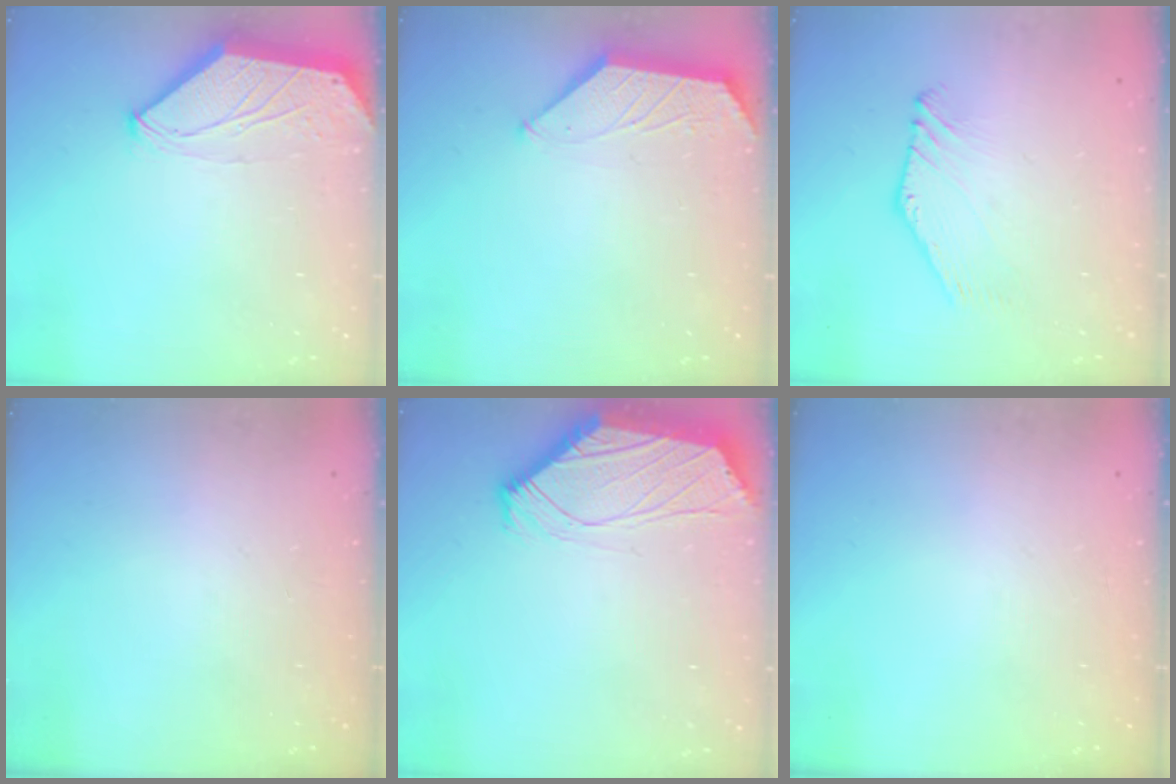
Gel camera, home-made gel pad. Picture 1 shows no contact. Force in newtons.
{"total": 1.5, "press": 1.4, "slide": 0.4}
{"total": 1.0, "press": 1.0, "slide": 0.0}
{"total": 0.0}
{"total": 1.0, "press": 0.8, "slide": 0.5}
{"total": 0.0}